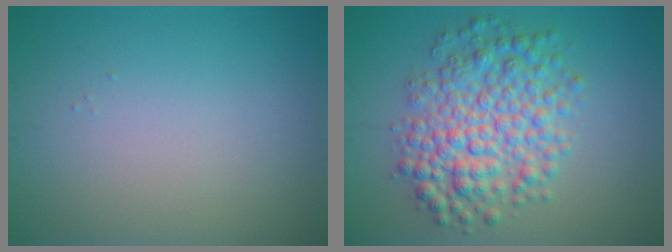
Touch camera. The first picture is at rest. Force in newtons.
{"total": 6.7, "press": 6.7, "slide": 0.1}